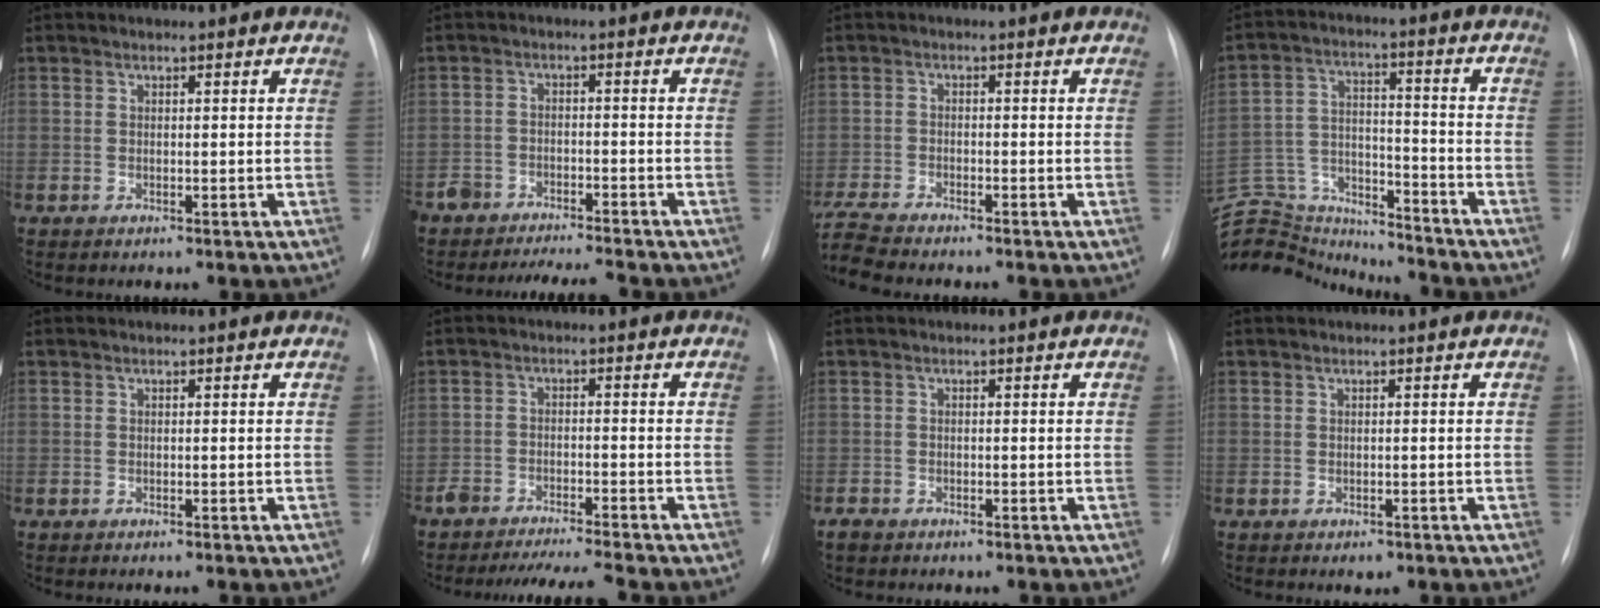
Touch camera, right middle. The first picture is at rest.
{"total": 8.2, "force": [-7.7, 1.7, 2.2], "torque": [-0.027, 0.003, -0.118]}
{"total": 7.3, "force": [-6.7, 0.3, 2.7], "torque": [-0.059, -0.017, -0.124]}
{"total": 20.1, "force": [-19.1, 4.5, 4.5], "torque": [-0.127, 0.027, -0.304]}
{"total": 0.0}
{"total": 8.0, "force": [-7.5, 0.3, 2.9], "torque": [-0.036, -0.004, -0.118]}
{"total": 1.6, "force": [-1.2, 0.9, 0.5], "torque": [-0.014, 0.000, -0.020]}
{"total": 1.0, "force": [-0.6, 0.6, 0.5], "torque": [-0.007, 0.000, -0.004]}